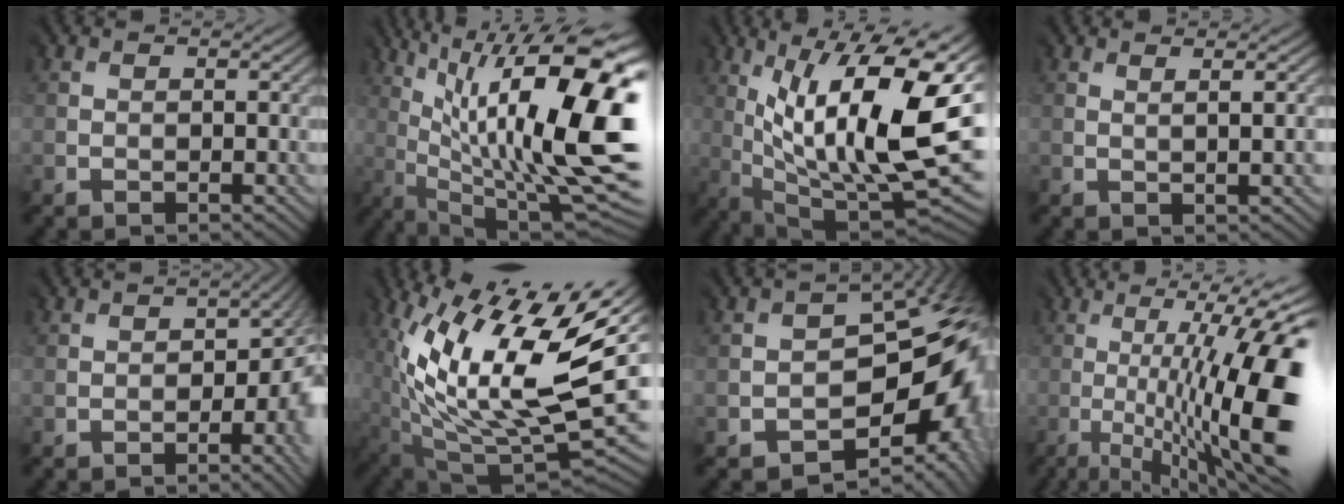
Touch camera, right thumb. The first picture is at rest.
{"total": 18.5, "force": [3.4, 5.4, 17.3], "torque": [-0.271, 0.027, 0.075]}
{"total": 17.1, "force": [2.5, 6.4, 15.7], "torque": [-0.238, 0.013, 0.048]}
{"total": 1.3, "force": [0.8, -0.2, 1.0], "torque": [-0.011, 0.014, 0.011]}
{"total": 8.5, "force": [-3.1, 4.0, 6.8], "torque": [-0.066, -0.022, -0.020]}
{"total": 16.4, "force": [3.1, 7.3, 14.4], "torque": [-0.257, -0.018, 0.073]}
{"total": 12.3, "force": [-4.7, 7.4, 8.6], "torque": [-0.085, -0.023, -0.064]}
{"total": 15.9, "force": [-2.4, 4.1, 15.1], "torque": [-0.205, -0.002, -0.023]}